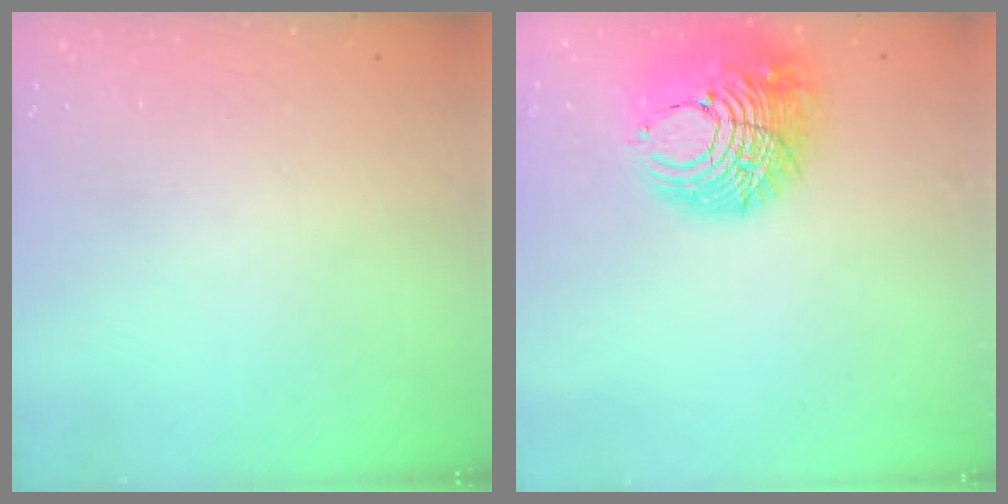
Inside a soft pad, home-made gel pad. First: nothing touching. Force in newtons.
{"total": 13.6, "press": 13.5, "slide": 1.8}